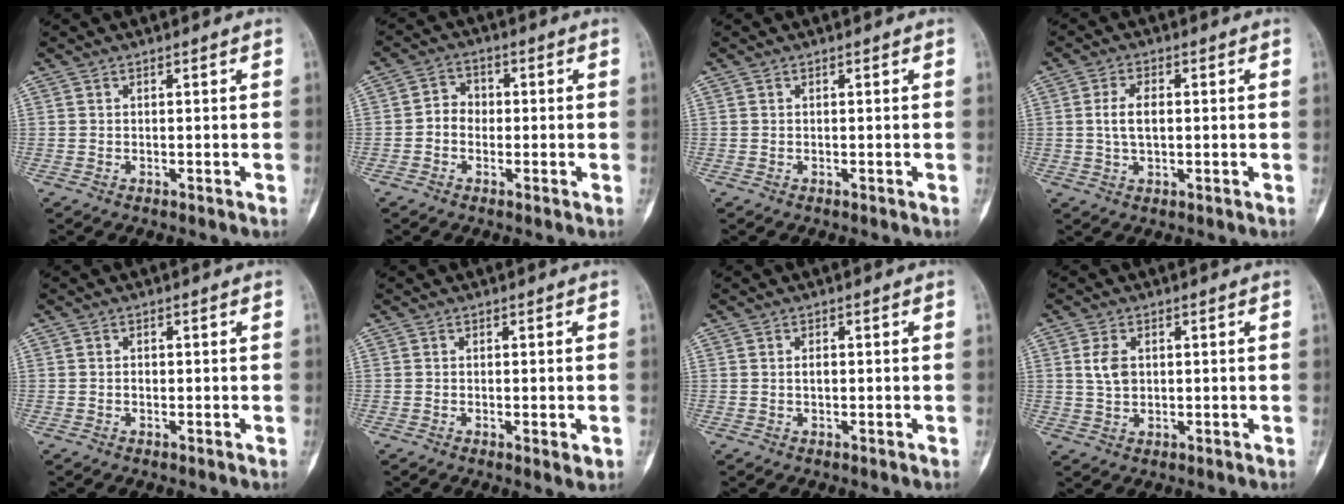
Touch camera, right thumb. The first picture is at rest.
{"total": 4.0, "force": [-0.7, 3.4, 1.9], "torque": [-0.006, 0.017, -0.023]}
{"total": 0.0}
{"total": 4.8, "force": [0.3, 2.6, 4.0], "torque": [-0.077, 0.006, 0.006]}
{"total": 0.8, "force": [-0.2, 0.6, 0.4], "torque": [-0.002, 0.003, -0.005]}
{"total": 4.0, "force": [-1.0, 1.5, 3.6], "torque": [-0.042, -0.008, -0.009]}
{"total": 1.1, "force": [0.0, 0.7, 0.9], "torque": [-0.011, 0.002, -0.001]}
{"total": 4.2, "force": [0.9, 2.8, 3.0], "torque": [-0.053, -0.001, 0.021]}